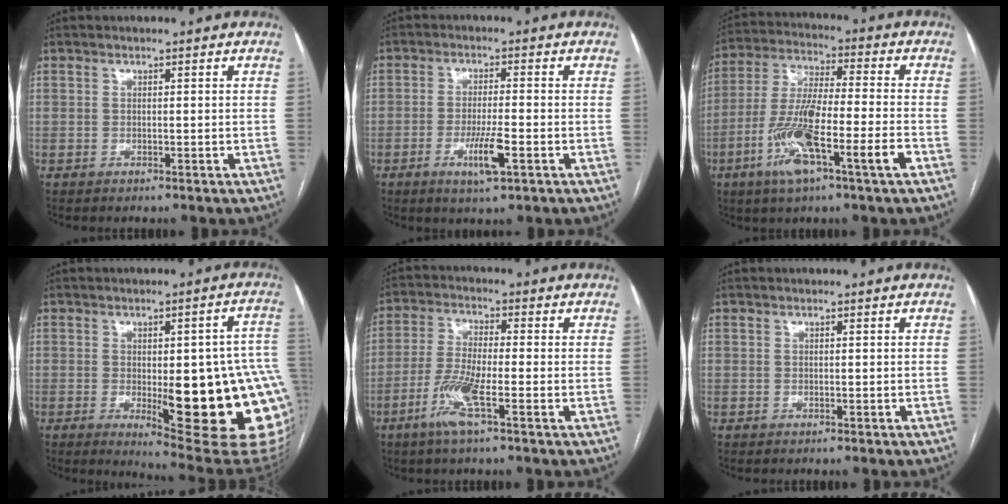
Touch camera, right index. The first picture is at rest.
{"total": 5.7, "force": [-2.3, 0.5, 5.2], "torque": [-0.098, -0.008, -0.041]}
{"total": 14.0, "force": [-5.8, 1.0, 12.6], "torque": [-0.251, -0.005, -0.106]}
{"total": 22.3, "force": [-3.7, 5.0, 21.5], "torque": [-0.177, 0.003, -0.024]}
{"total": 7.5, "force": [-3.2, 0.6, 6.8], "torque": [-0.145, -0.011, -0.067]}
{"total": 0.0}